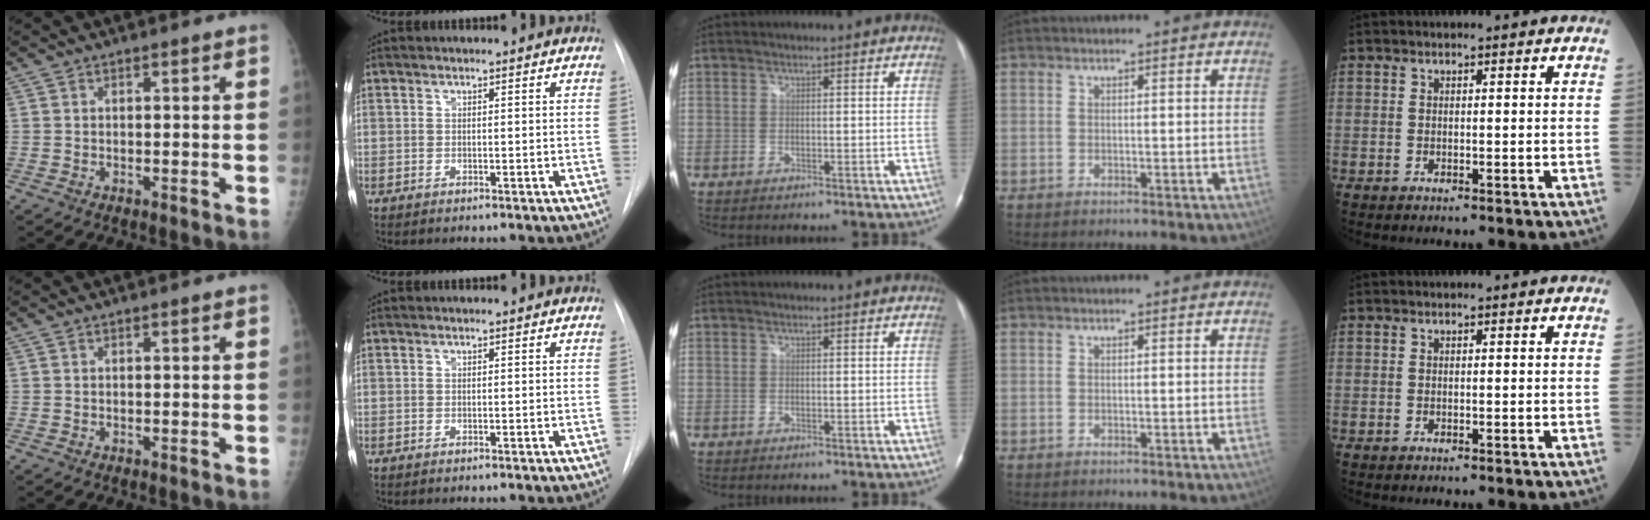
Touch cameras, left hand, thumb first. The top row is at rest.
{}